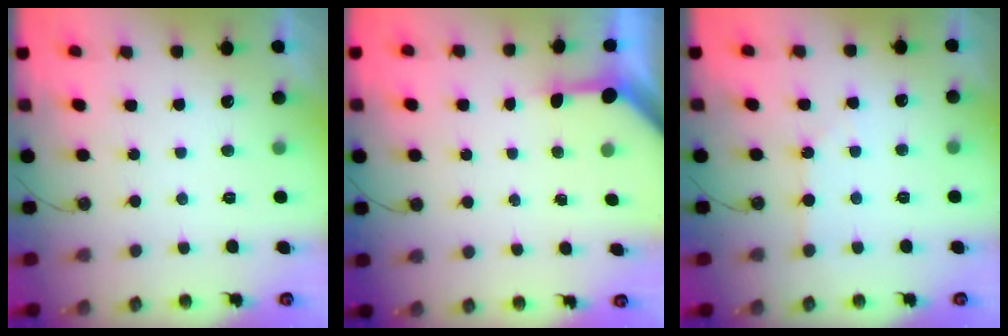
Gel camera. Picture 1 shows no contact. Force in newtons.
{"total": 3.4, "press": 3.4, "slide": 0.4}
{"total": 2.9, "press": 2.9, "slide": 0.5}